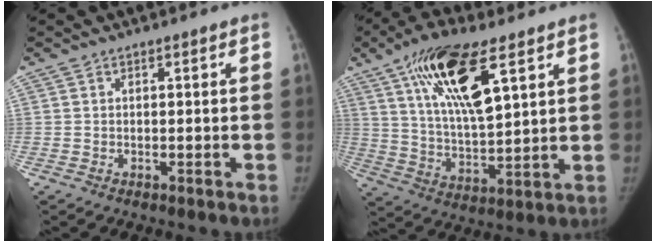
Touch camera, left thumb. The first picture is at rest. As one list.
[{"total": 17.3, "force": [8.4, 6.0, 13.9], "torque": [-0.233, -0.028, 0.155]}]